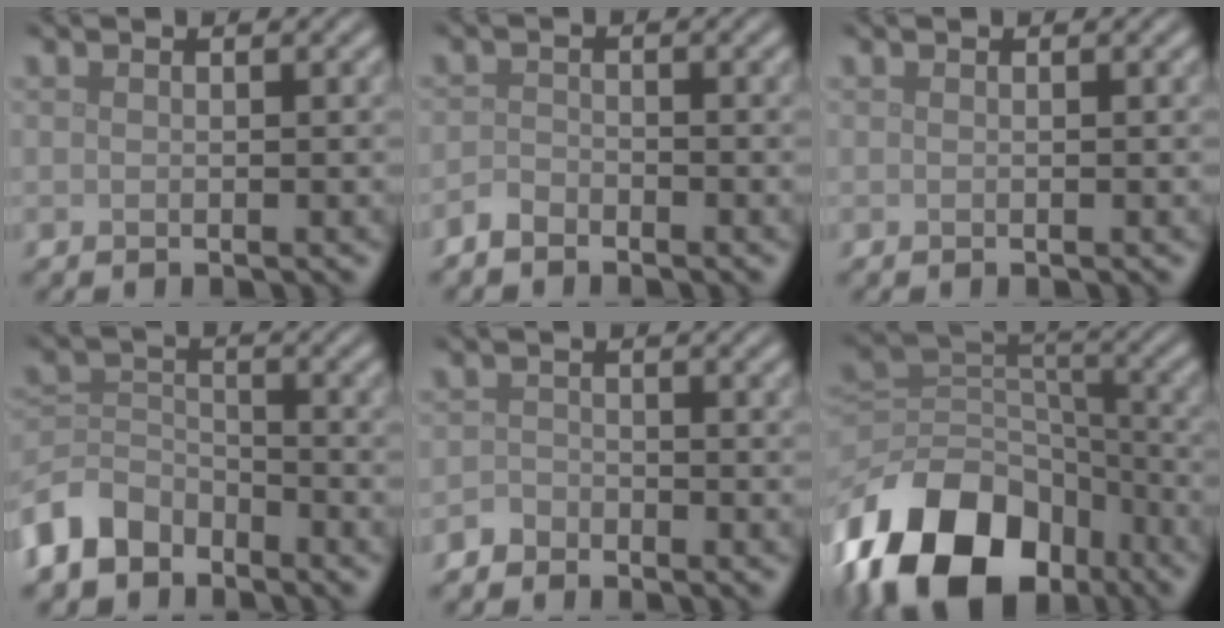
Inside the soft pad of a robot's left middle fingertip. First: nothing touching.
{"total": 1.4, "force": [-1.2, 0.6, 0.4], "torque": [-0.006, 0.003, -0.028]}
{"total": 0.0}
{"total": 4.9, "force": [-3.9, 2.8, 1.4], "torque": [-0.028, -0.001, -0.088]}
{"total": 1.4, "force": [-1.1, 0.7, 0.0], "torque": [0.004, 0.006, -0.025]}
{"total": 15.1, "force": [-9.1, 9.5, 7.5], "torque": [-0.168, -0.005, -0.165]}